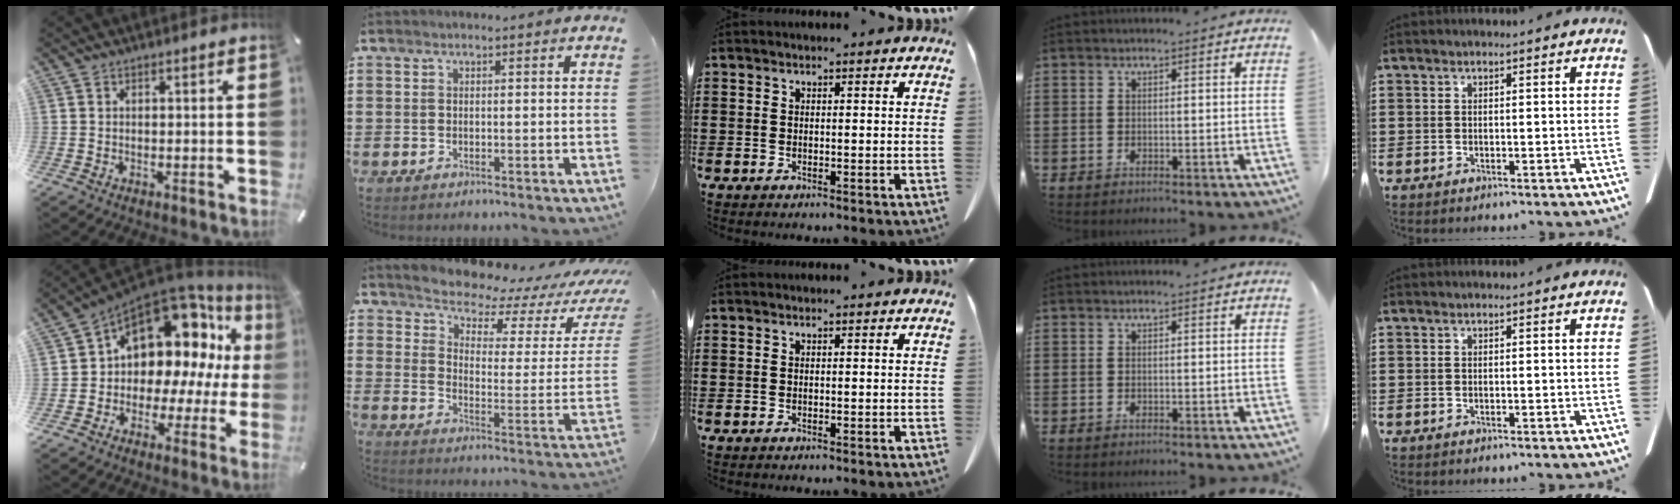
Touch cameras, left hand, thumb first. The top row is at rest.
{"thumb": {"total": 14.7, "force": [6.8, 10.2, 8.2], "torque": [-0.133, -0.064, 0.117]}, "index": {"total": 5.2, "force": [5.1, 0.7, 0.6], "torque": [-0.045, -0.049, 0.085]}}